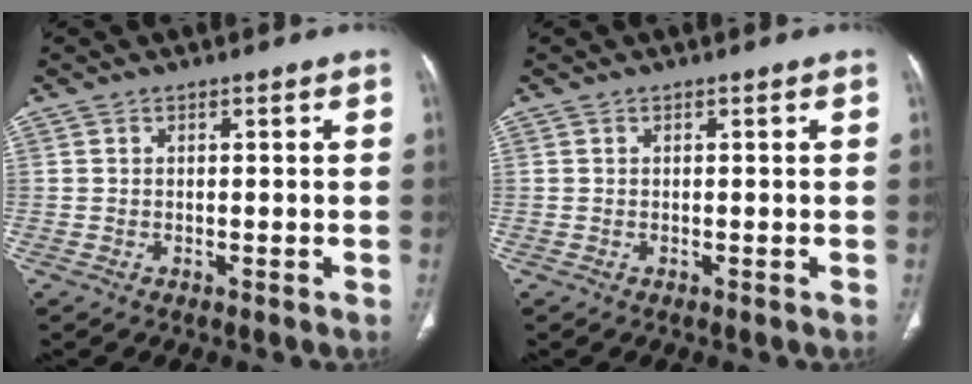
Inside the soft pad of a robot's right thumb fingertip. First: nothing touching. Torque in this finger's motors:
{"motor_torque": [0.00, 0.00, 0.00, 0.00, 0.00]}